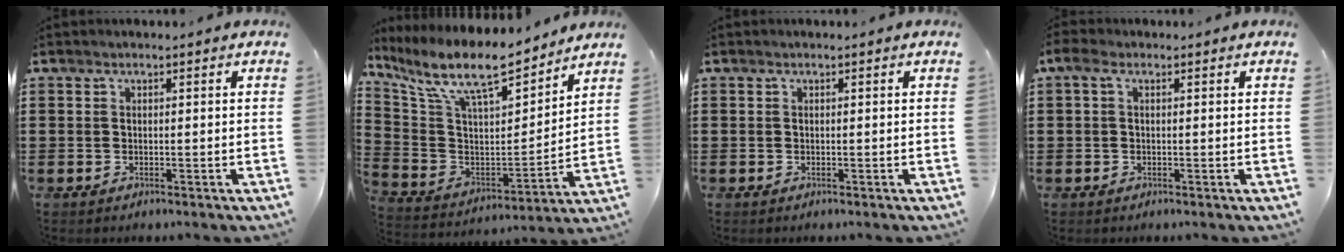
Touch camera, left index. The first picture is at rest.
{"total": 12.2, "force": [9.7, 2.8, 6.7], "torque": [-0.160, -0.055, 0.166]}
{"total": 0.0}
{"total": 1.3, "force": [-0.2, 0.6, 1.1], "torque": [-0.024, 0.004, -0.006]}